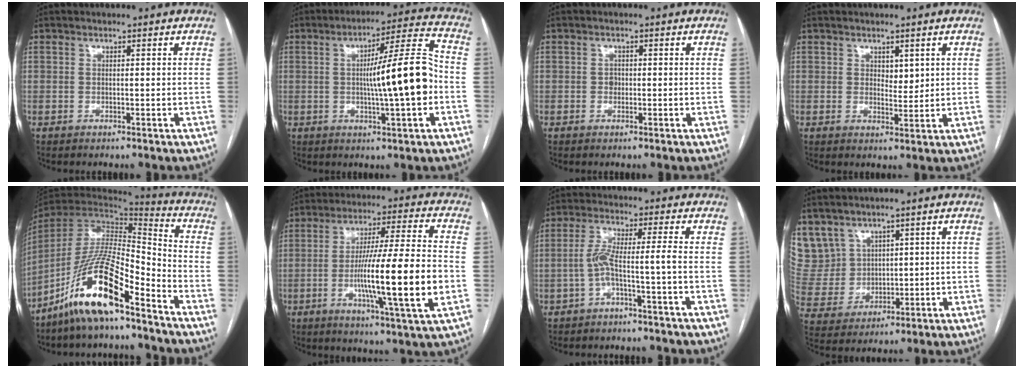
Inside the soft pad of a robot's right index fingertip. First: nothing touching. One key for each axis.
{"total": 13.2, "fx": -1.2, "fy": 0.5, "fz": 13.1, "tx": -0.201, "ty": 0.014, "tz": -0.020}
{"total": 1.2, "fx": -0.1, "fy": 1.0, "fz": 0.6, "tx": -0.008, "ty": 0.003, "tz": -0.001}
{"total": 2.7, "fx": 1.3, "fy": 1.5, "fz": 1.8, "tx": -0.025, "ty": -0.004, "tz": 0.024}
{"total": 15.7, "fx": -10.6, "fy": 2.5, "fz": 11.4, "tx": -0.225, "ty": -0.002, "tz": -0.196}
{"total": 17.3, "fx": -3.5, "fy": -0.2, "fz": 16.9, "tx": -0.286, "ty": -0.009, "tz": -0.062}
{"total": 4.6, "fx": -1.9, "fy": -0.7, "fz": 4.2, "tx": -0.085, "ty": 0.019, "tz": -0.035}
{"total": 10.7, "fx": 6.6, "fy": 8.2, "fz": 1.5, "tx": -0.055, "ty": 0.037, "tz": 0.163}